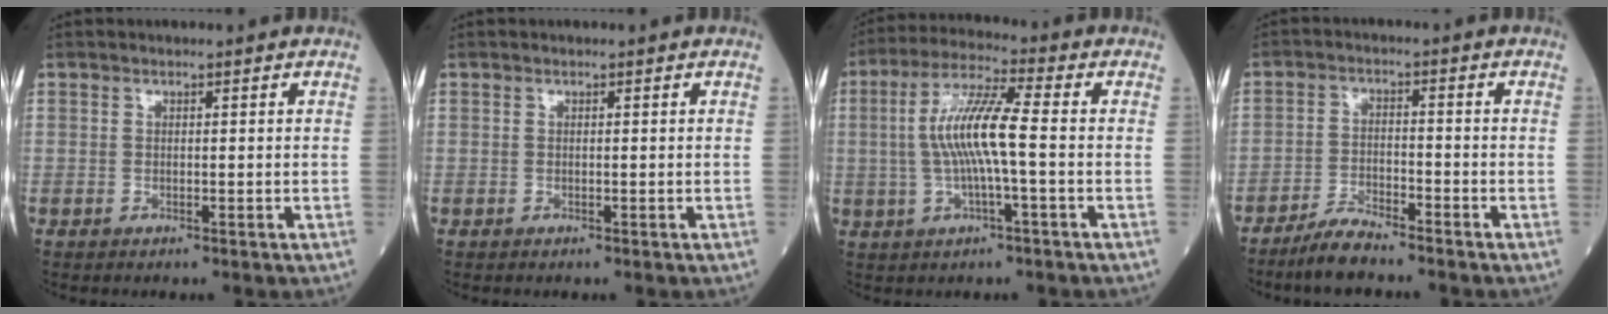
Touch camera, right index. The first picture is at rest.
{"total": 0.0}
{"total": 9.5, "force": [-0.3, 0.7, 9.5], "torque": [-0.189, 0.012, -0.012]}
{"total": 5.0, "force": [-4.5, 0.5, 2.2], "torque": [-0.045, -0.012, -0.088]}